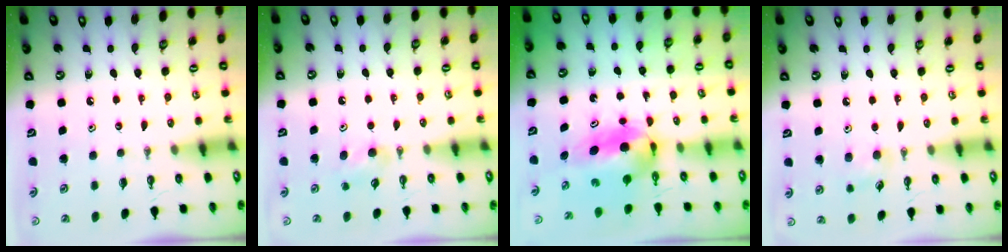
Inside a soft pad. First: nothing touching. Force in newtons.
{"total": 5.3, "press": 5.1, "slide": 1.4}
{"total": 7.8, "press": 6.4, "slide": 4.5}
{"total": 6.8, "press": 6.6, "slide": 1.5}